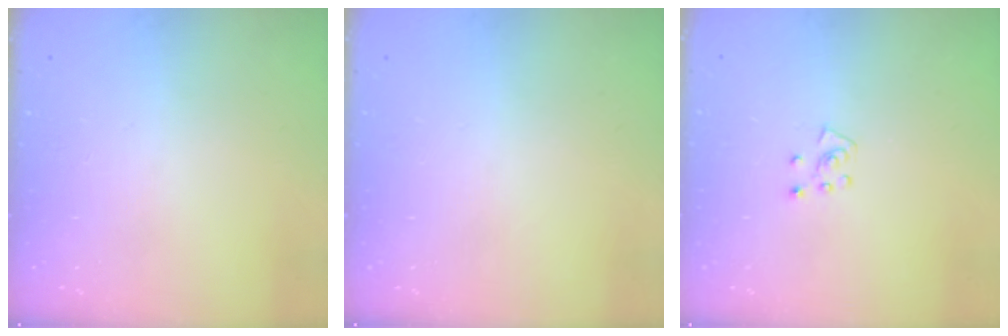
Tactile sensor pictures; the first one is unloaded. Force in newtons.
{"total": 0.0}
{"total": 5.4, "press": 5.4, "slide": 0.6}